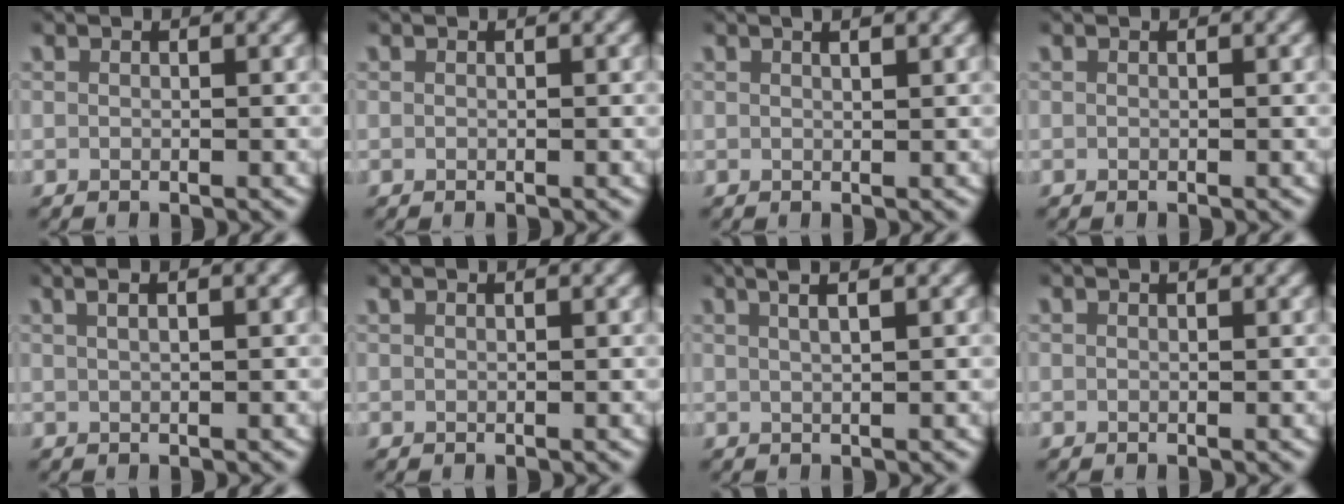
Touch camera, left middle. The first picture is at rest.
{"total": 0.0}
{"total": 1.5, "force": [1.0, 0.2, 1.1], "torque": [-0.010, 0.006, 0.014]}
{"total": 0.0}
{"total": 3.0, "force": [1.7, 1.0, 2.3], "torque": [-0.022, 0.022, 0.020]}
{"total": 0.8, "force": [0.7, 0.1, 0.3], "torque": [-0.006, 0.002, 0.011]}
{"total": 4.8, "force": [3.1, 1.7, 3.3], "torque": [-0.041, 0.023, 0.040]}
{"total": 0.7, "force": [0.6, -0.1, 0.3], "torque": [0.002, 0.003, 0.007]}